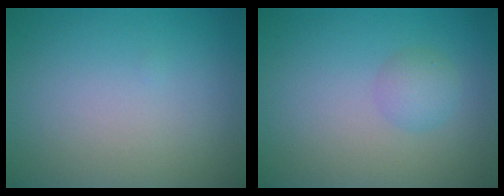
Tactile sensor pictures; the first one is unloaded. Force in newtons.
{"total": 1.7, "press": 1.7, "slide": 0.1}